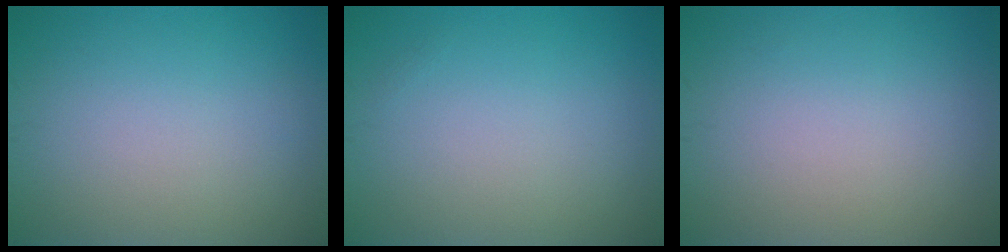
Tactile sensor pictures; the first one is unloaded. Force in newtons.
{"total": 0.0}
{"total": 0.0}